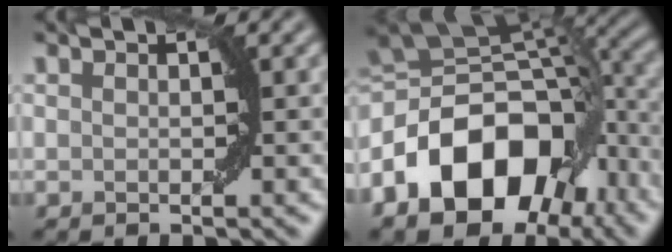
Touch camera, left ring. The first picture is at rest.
{"total": 14.5, "force": [-6.2, 9.8, 8.7], "torque": [-0.156, 0.010, -0.121]}